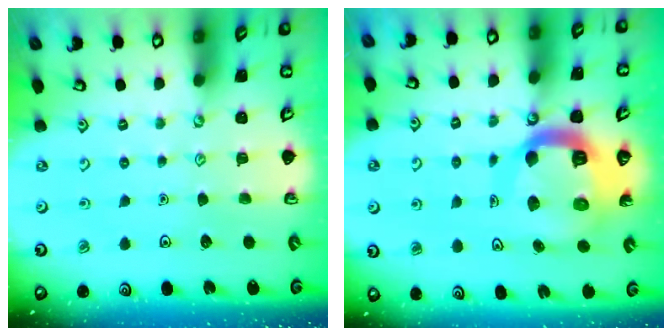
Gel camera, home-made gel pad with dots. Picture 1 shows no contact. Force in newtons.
{"total": 14.6, "press": 14.4, "slide": 1.8}